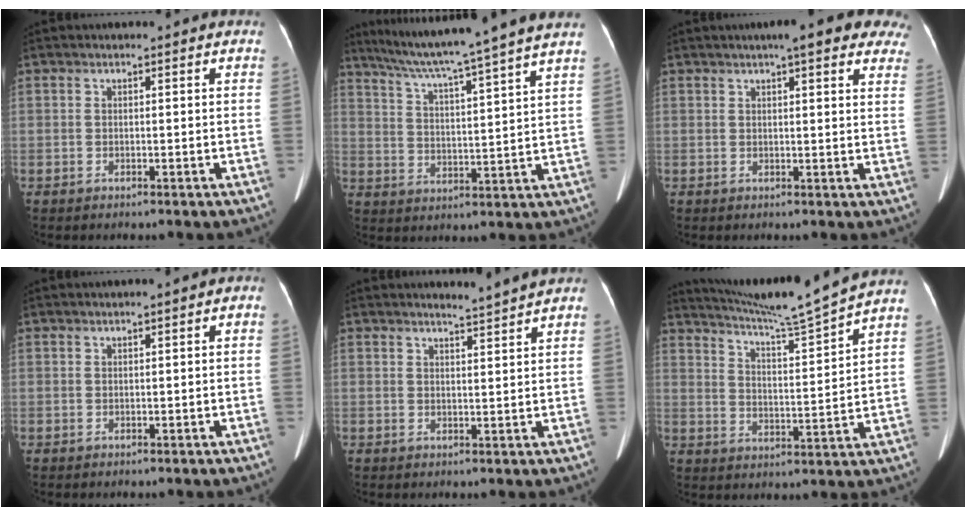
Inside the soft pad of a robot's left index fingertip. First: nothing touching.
{"total": 18.0, "force": [15.2, -2.4, 9.4], "torque": [-0.160, -0.011, 0.214]}
{"total": 12.2, "force": [9.3, 2.4, 7.4], "torque": [-0.076, 0.021, 0.097]}
{"total": 1.3, "force": [-0.4, 0.6, 1.0], "torque": [-0.007, 0.011, -0.008]}
{"total": 2.0, "force": [1.7, -0.5, 0.9], "torque": [-0.014, 0.001, 0.028]}
{"total": 10.9, "force": [10.0, -3.1, 3.1], "torque": [-0.064, -0.038, 0.170]}